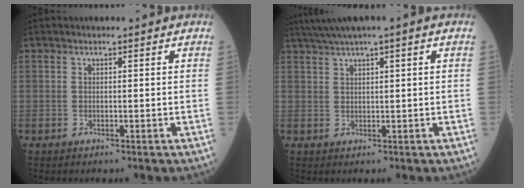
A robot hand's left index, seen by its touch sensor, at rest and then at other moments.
{"total": 5.3, "force": [3.6, -0.4, 3.9], "torque": [-0.079, 0.027, 0.067]}